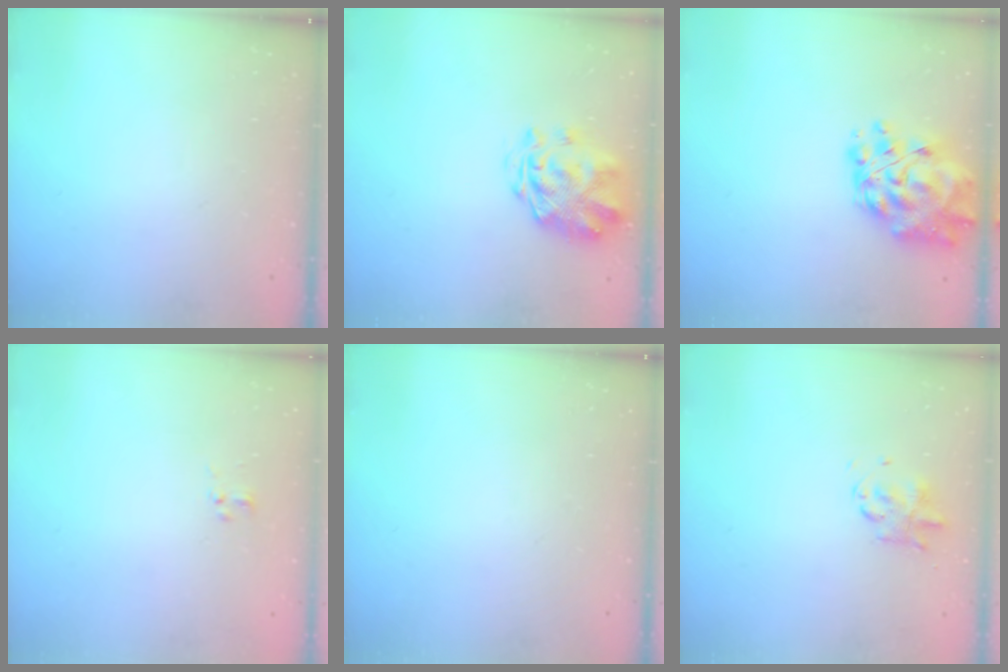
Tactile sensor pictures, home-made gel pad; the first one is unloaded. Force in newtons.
{"total": 3.2, "press": 2.8, "slide": 1.5}
{"total": 15.7, "press": 15.0, "slide": 4.9}
{"total": 1.4, "press": 1.3, "slide": 0.7}
{"total": 0.0}
{"total": 2.8, "press": 2.8, "slide": 0.6}